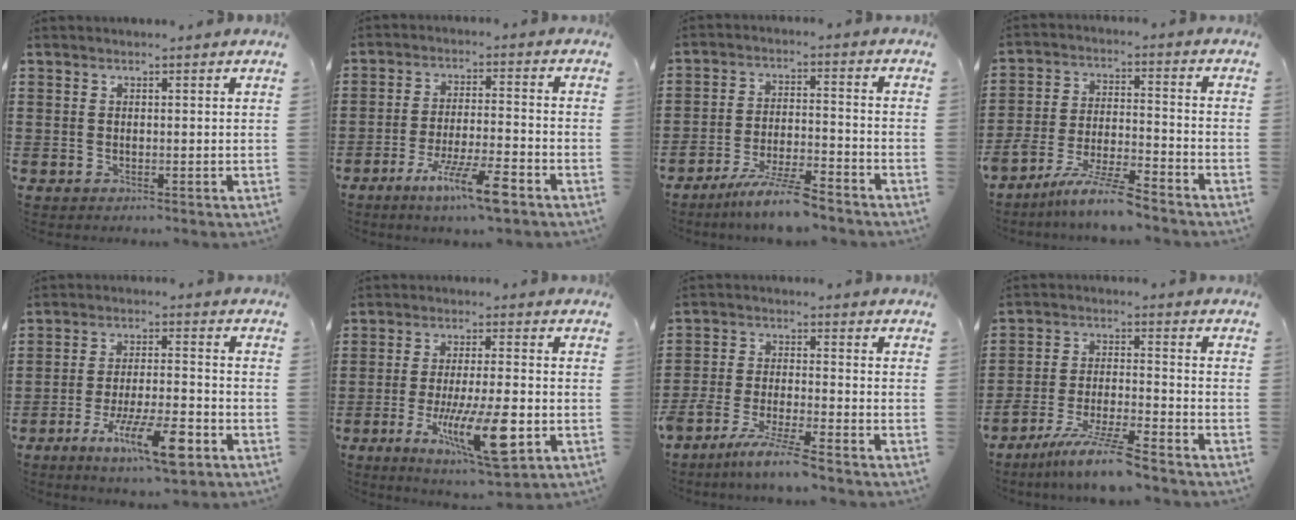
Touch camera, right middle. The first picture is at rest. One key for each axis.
{"total": 8.5, "fx": -5.5, "fy": 0.9, "fz": 6.5, "tx": -0.118, "ty": -0.003, "tz": -0.100}
{"total": 7.2, "fx": -6.2, "fy": 0.2, "fz": 3.6, "tx": -0.075, "ty": -0.009, "tz": -0.118}
{"total": 8.3, "fx": -7.4, "fy": 0.2, "fz": 3.6, "tx": -0.077, "ty": -0.001, "tz": -0.147}
{"total": 10.3, "fx": -5.4, "fy": 2.4, "fz": 8.5, "tx": -0.163, "ty": 0.000, "tz": -0.097}
{"total": 11.7, "fx": -3.8, "fy": 2.7, "fz": 10.7, "tx": -0.201, "ty": -0.009, "tz": -0.063}
{"total": 6.6, "fx": -6.0, "fy": -0.5, "fz": 2.7, "tx": -0.066, "ty": -0.016, "tz": -0.119}
{"total": 8.3, "fx": -7.2, "fy": -0.1, "fz": 4.0, "tx": -0.085, "ty": -0.009, "tz": -0.141}